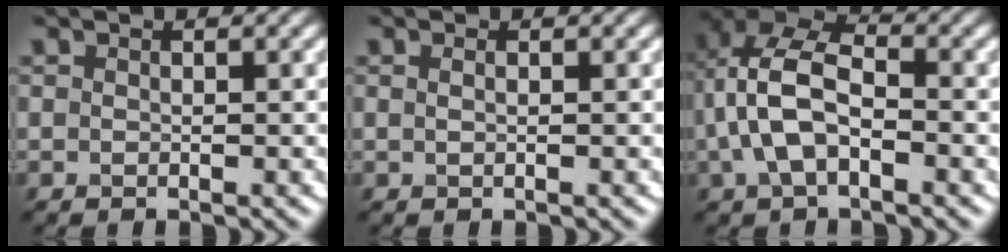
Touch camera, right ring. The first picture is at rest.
{"total": 0.6, "force": [0.3, 0.3, 0.5], "torque": [-0.006, -0.009, 0.004]}
{"total": 7.0, "force": [-0.7, 3.9, 5.7], "torque": [-0.124, 0.019, -0.023]}